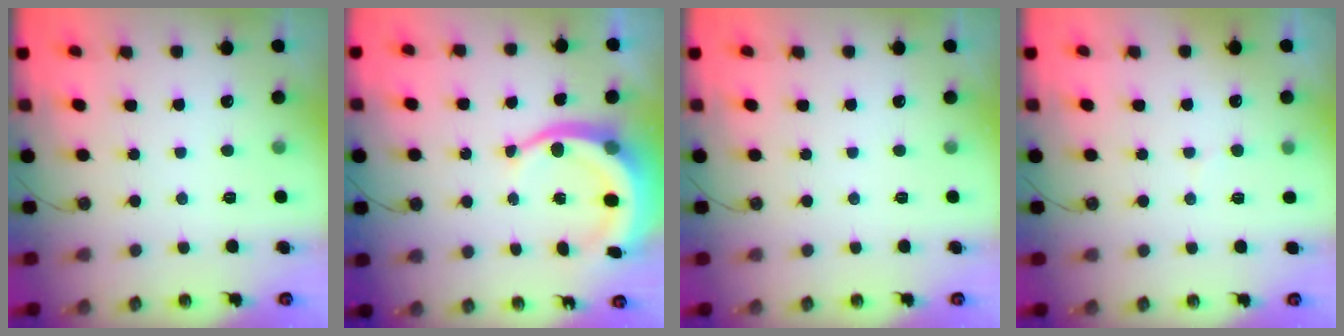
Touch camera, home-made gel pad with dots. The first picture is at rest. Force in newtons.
{"total": 10.2, "press": 10.1, "slide": 1.8}
{"total": 0.0}
{"total": 4.6, "press": 4.4, "slide": 1.3}